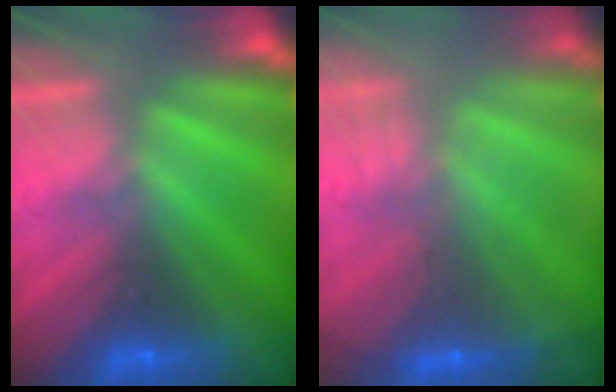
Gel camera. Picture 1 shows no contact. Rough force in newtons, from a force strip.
{"total": 7.4}